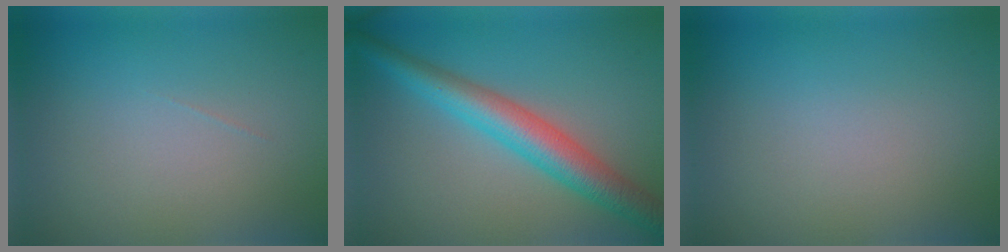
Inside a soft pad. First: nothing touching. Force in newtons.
{"total": 5.9, "press": 5.9, "slide": 0.1}
{"total": 0.0}